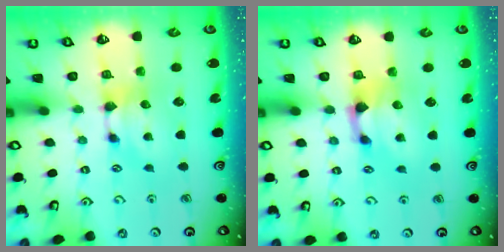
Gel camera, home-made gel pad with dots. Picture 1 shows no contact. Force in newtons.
{"total": 2.3, "press": 1.8, "slide": 1.4}